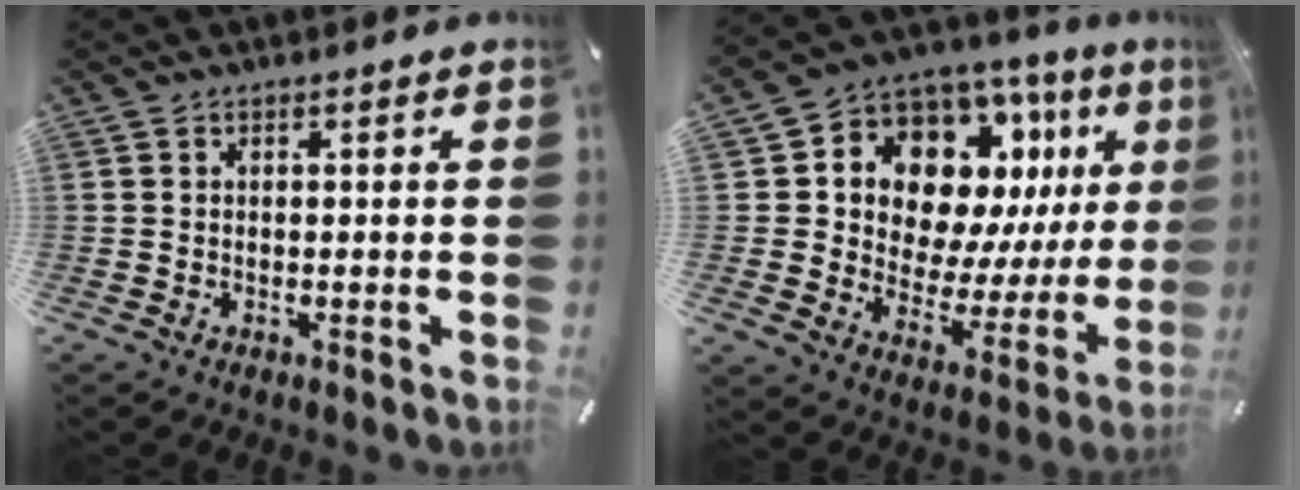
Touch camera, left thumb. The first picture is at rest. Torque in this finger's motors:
{"motor_torque": [2.49, 2.52, 1.53, -1.24, 0.29]}